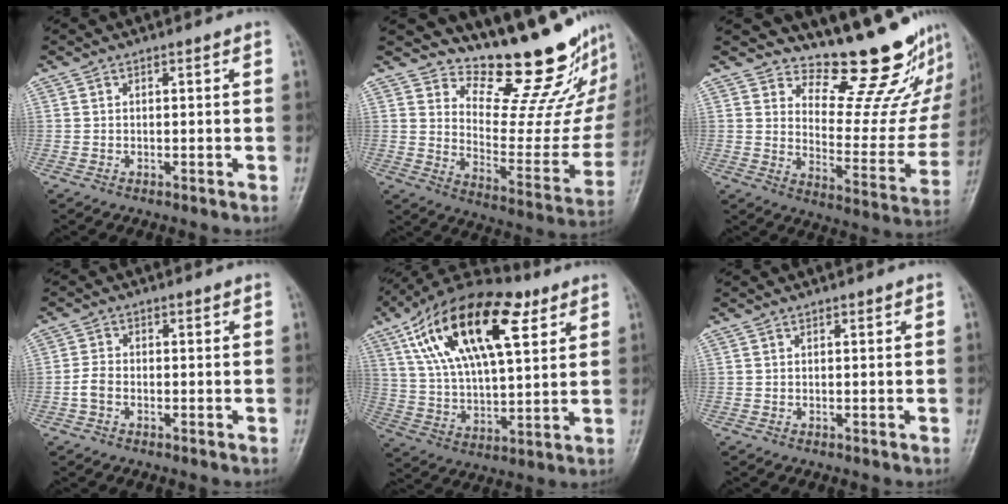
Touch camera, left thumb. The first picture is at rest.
{"total": 20.0, "force": [16.7, 6.0, 9.3], "torque": [-0.080, -0.156, 0.233]}
{"total": 17.8, "force": [15.3, 5.5, 7.1], "torque": [-0.045, -0.148, 0.202]}
{"total": 2.4, "force": [-1.0, 1.6, 1.5], "torque": [-0.033, 0.008, -0.024]}
{"total": 23.9, "force": [10.4, 10.7, 18.7], "torque": [-0.315, -0.007, 0.183]}
{"total": 0.0}